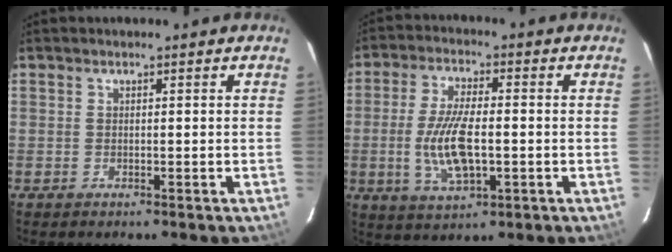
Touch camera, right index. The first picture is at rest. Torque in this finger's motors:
{"motor_torque": [1.17, -0.16, 0.30, 0.10]}